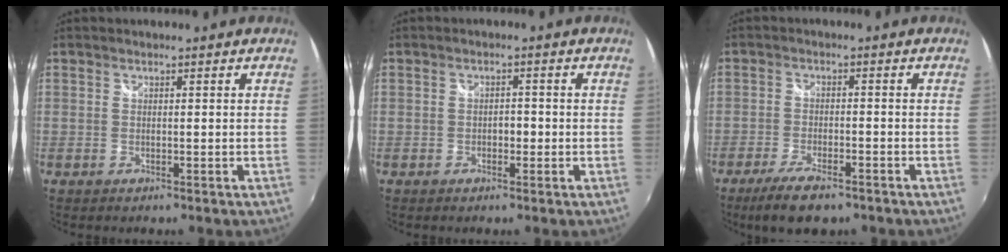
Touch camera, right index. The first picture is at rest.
{"total": 1.7, "force": [-0.5, 1.1, 1.2], "torque": [-0.018, 0.005, -0.008]}
{"total": 8.2, "force": [-6.0, 2.4, 5.1], "torque": [-0.122, -0.018, -0.105]}